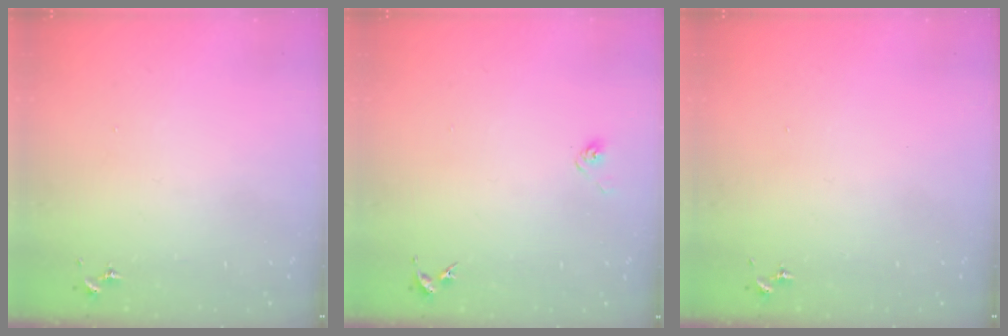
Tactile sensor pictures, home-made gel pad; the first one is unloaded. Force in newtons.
{"total": 3.4, "press": 3.2, "slide": 1.2}
{"total": 0.0}